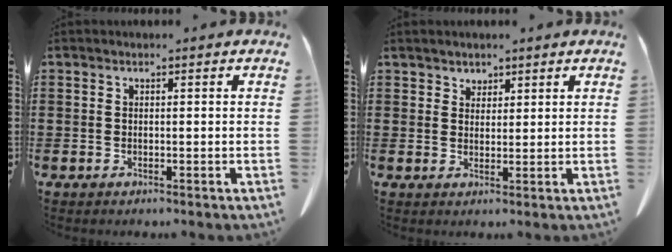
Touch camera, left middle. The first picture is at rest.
{"total": 2.0, "force": [1.7, 0.9, 0.0], "torque": [-0.006, 0.003, 0.034]}